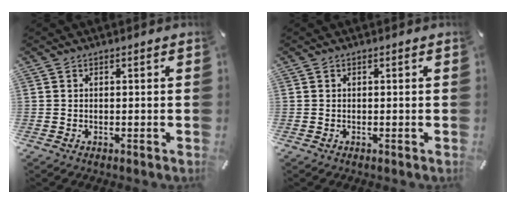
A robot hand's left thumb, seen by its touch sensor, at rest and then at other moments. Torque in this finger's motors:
{"motor_torque": [-0.06, 0.04, 0.00, 0.00, 0.00]}